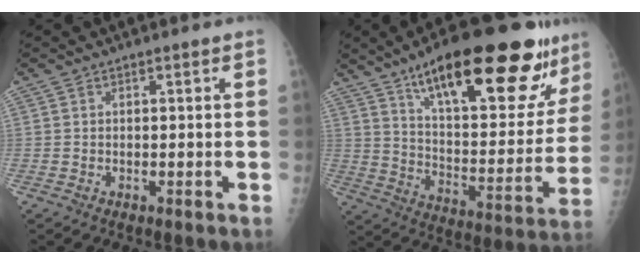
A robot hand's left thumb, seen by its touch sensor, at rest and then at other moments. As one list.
[{"total": 30.1, "force": [18.5, 9.8, 21.6], "torque": [-0.281, -0.049, 0.284]}]